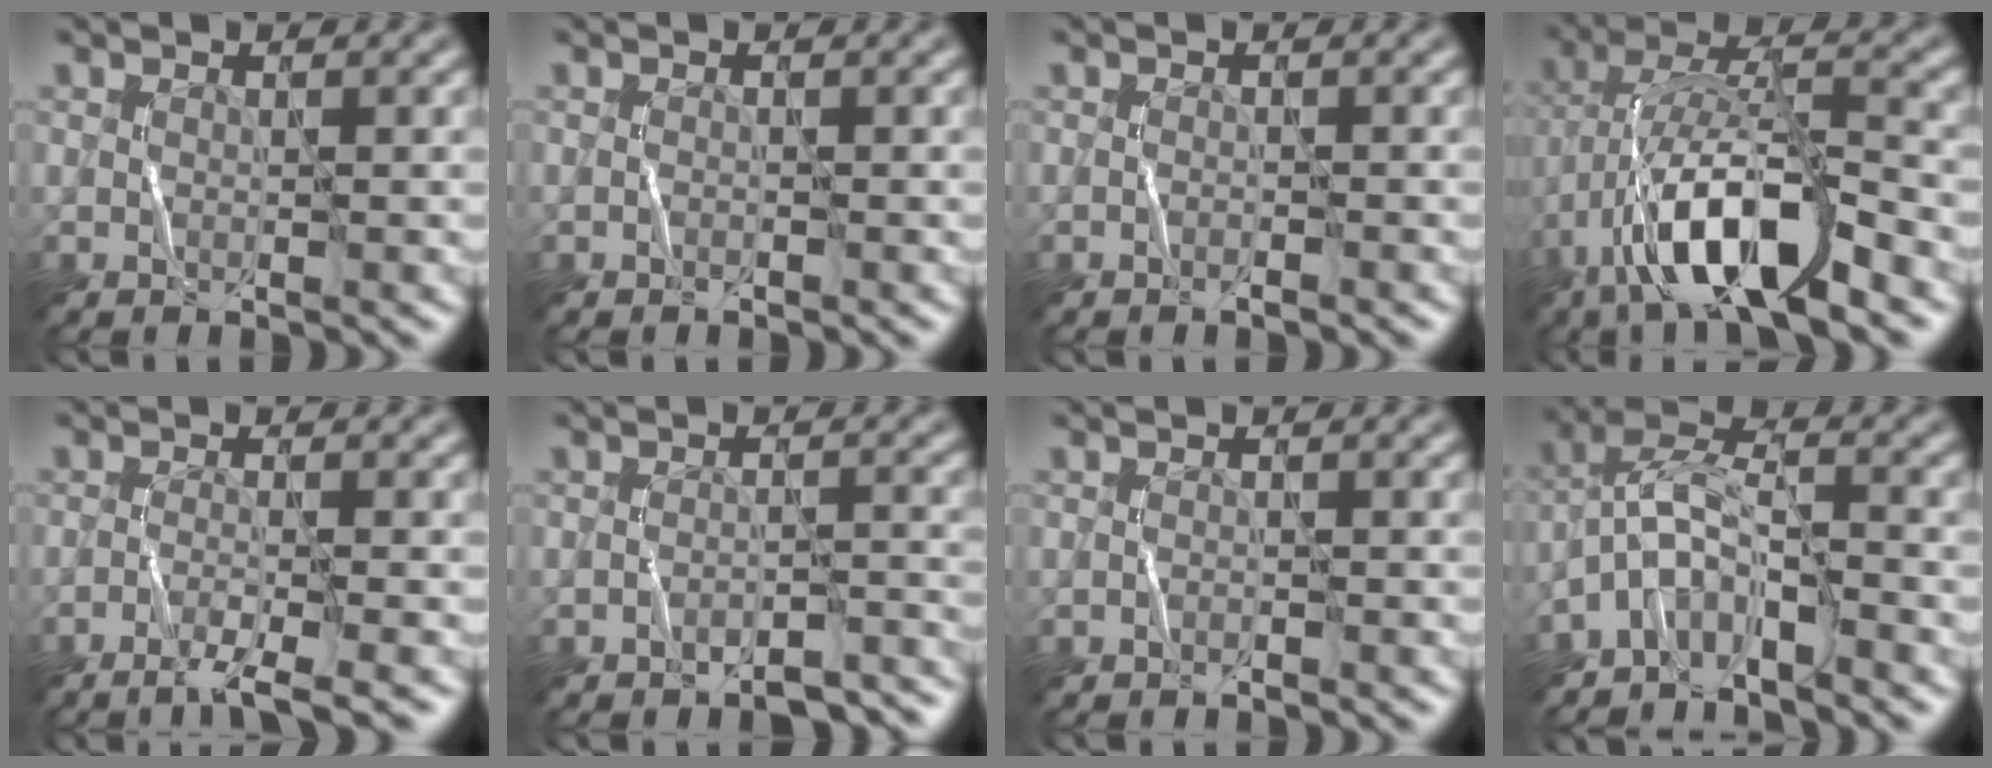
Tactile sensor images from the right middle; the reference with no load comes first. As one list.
[{"total": 0.0}, {"total": 0.9, "force": [-0.7, 0.3, 0.5], "torque": [-0.002, 0.013, -0.013]}, {"total": 10.8, "force": [-5.4, 3.3, 8.7], "torque": [-0.166, 0.020, -0.101]}, {"total": 3.6, "force": [-2.5, 0.5, 2.6], "torque": [-0.036, 0.009, -0.054]}, {"total": 3.5, "force": [-3.2, 0.7, 1.3], "torque": [-0.022, 0.008, -0.042]}, {"total": 0.6, "force": [-0.6, 0.1, 0.1], "torque": [-0.002, 0.011, -0.013]}, {"total": 4.8, "force": [-3.4, 1.4, 3.1], "torque": [-0.058, 0.018, -0.074]}]